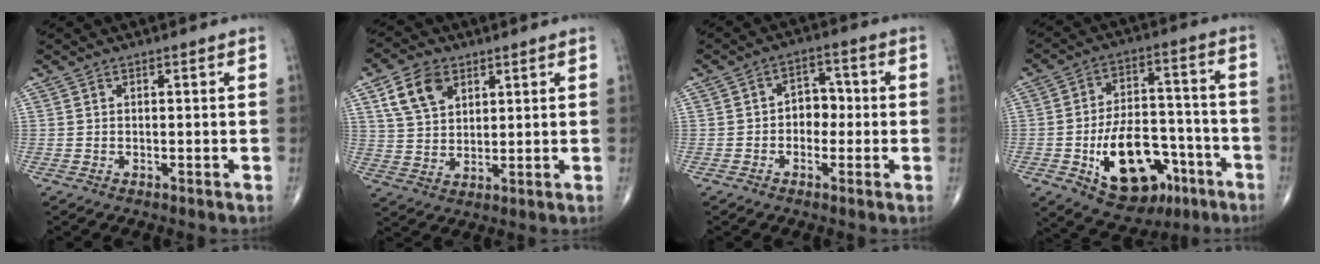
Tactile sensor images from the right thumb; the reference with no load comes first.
{"total": 8.7, "force": [4.2, 5.8, 5.0], "torque": [-0.077, -0.012, 0.083]}
{"total": 5.2, "force": [-0.6, 3.9, 3.4], "torque": [-0.021, 0.019, -0.019]}
{"total": 18.9, "force": [-7.6, 11.2, 13.3], "torque": [-0.177, 0.046, -0.105]}